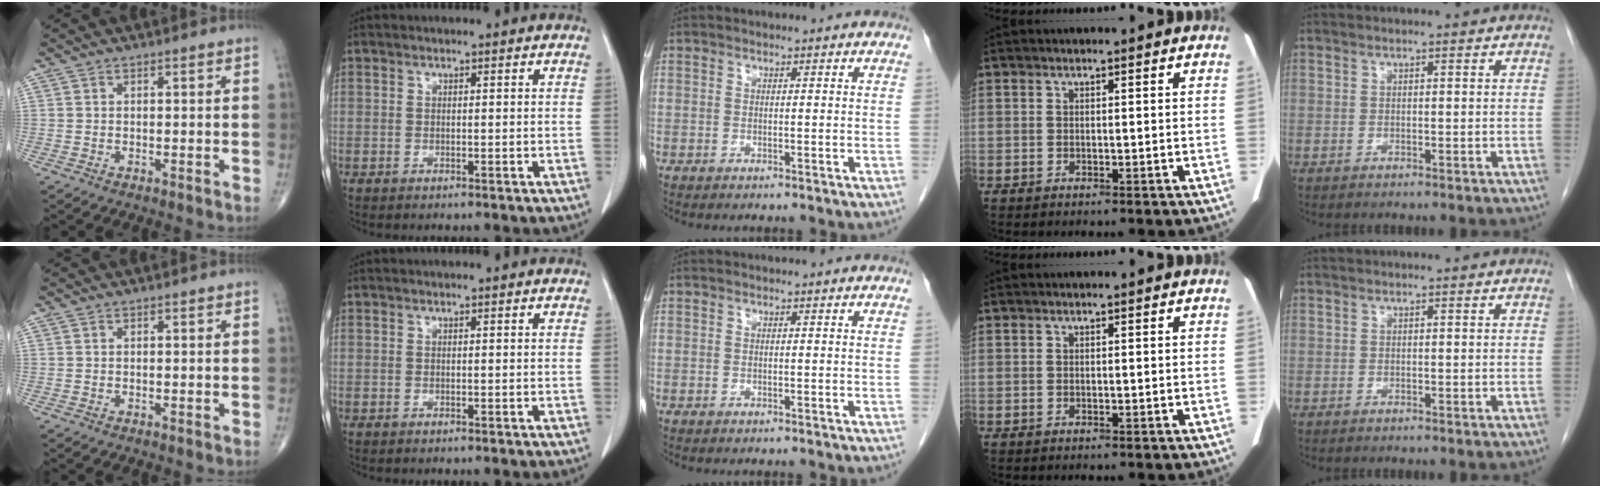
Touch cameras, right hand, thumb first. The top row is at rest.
{}